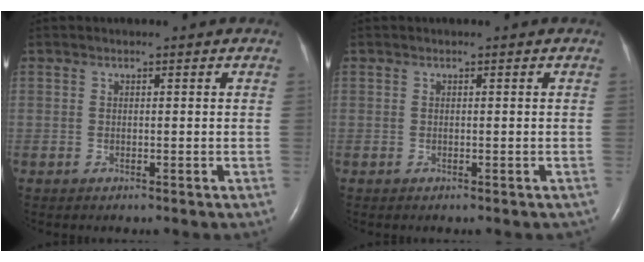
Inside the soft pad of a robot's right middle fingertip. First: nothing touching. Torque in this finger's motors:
{"motor_torque": [0.13, -0.08, 0.00, 0.01]}